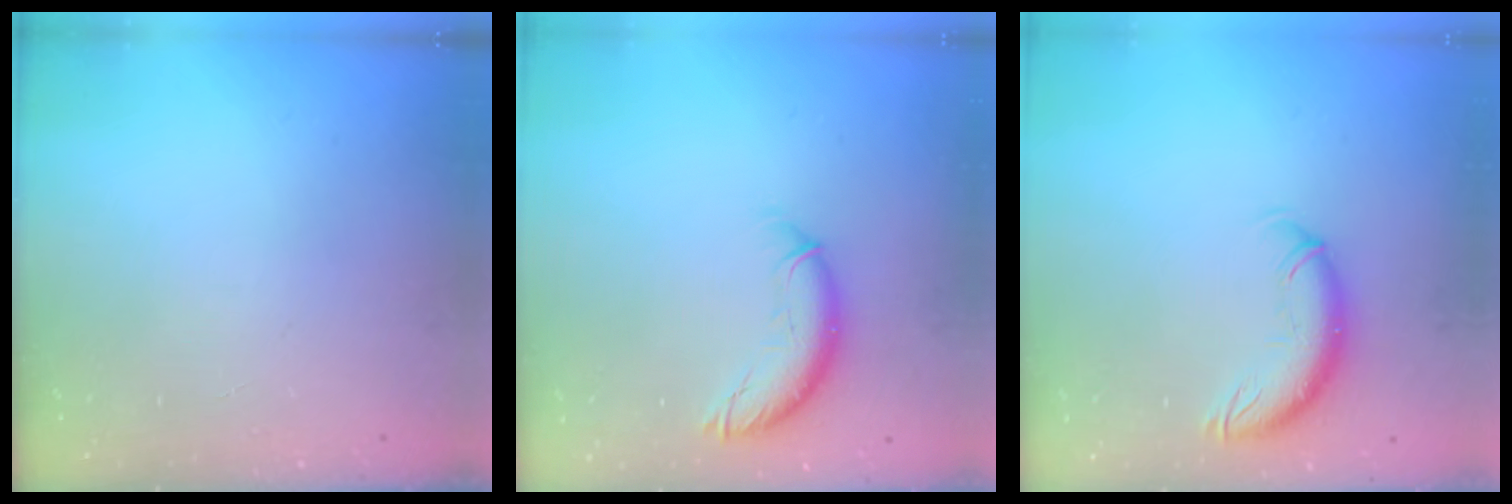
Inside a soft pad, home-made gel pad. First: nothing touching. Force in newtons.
{"total": 10.1, "press": 10.1, "slide": 0.6}
{"total": 11.0, "press": 11.0, "slide": 0.8}